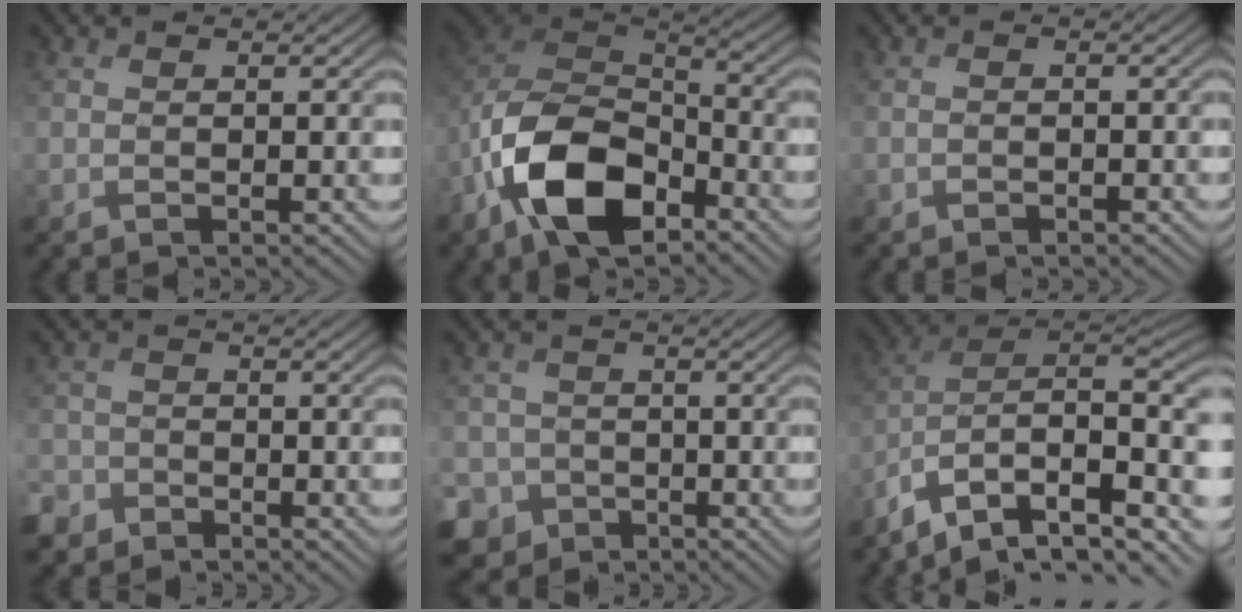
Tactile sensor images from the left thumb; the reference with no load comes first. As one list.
[{"total": 14.8, "force": [-7.1, 8.1, 10.1], "torque": [-0.222, -0.020, -0.148]}, {"total": 0.5, "force": [-0.3, 0.0, 0.5], "torque": [-0.009, 0.002, -0.002]}, {"total": 4.0, "force": [-2.8, 2.7, 0.7], "torque": [-0.013, -0.001, -0.062]}, {"total": 6.3, "force": [-2.7, 5.6, 1.0], "torque": [-0.042, -0.017, -0.069]}, {"total": 14.5, "force": [-7.9, 7.6, 9.6], "torque": [-0.213, -0.023, -0.140]}]